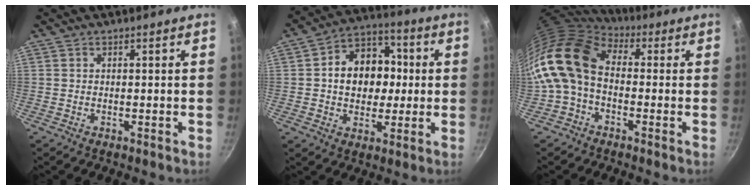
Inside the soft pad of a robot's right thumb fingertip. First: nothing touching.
{"total": 13.9, "force": [1.0, 10.8, 8.7], "torque": [-0.096, 0.024, 0.005]}
{"total": 13.9, "force": [-1.1, 9.5, 10.0], "torque": [-0.183, 0.031, -0.040]}